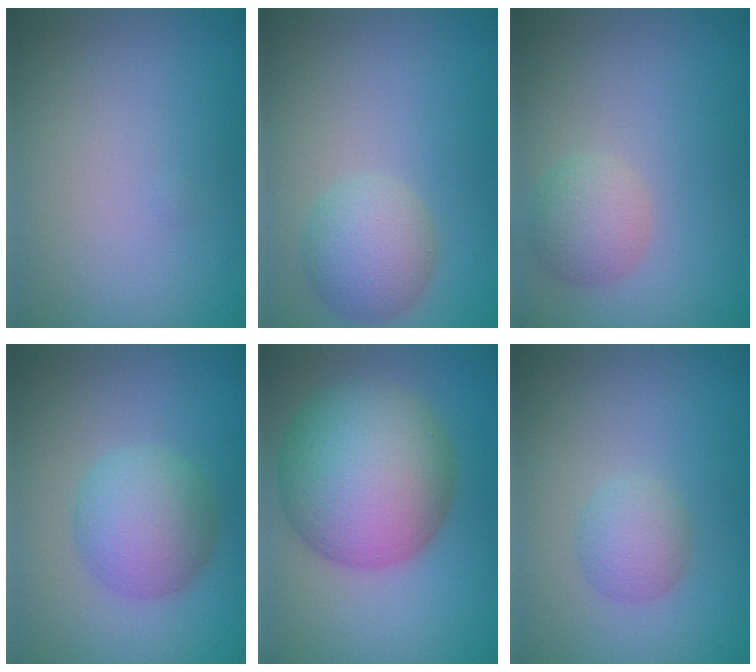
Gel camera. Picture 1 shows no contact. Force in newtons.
{"total": 3.7, "press": 3.7, "slide": 0.3}
{"total": 2.7, "press": 2.7, "slide": 0.1}
{"total": 4.8, "press": 4.8, "slide": 0.1}
{"total": 11.2, "press": 11.2, "slide": 0.5}
{"total": 2.2, "press": 2.2, "slide": 0.1}